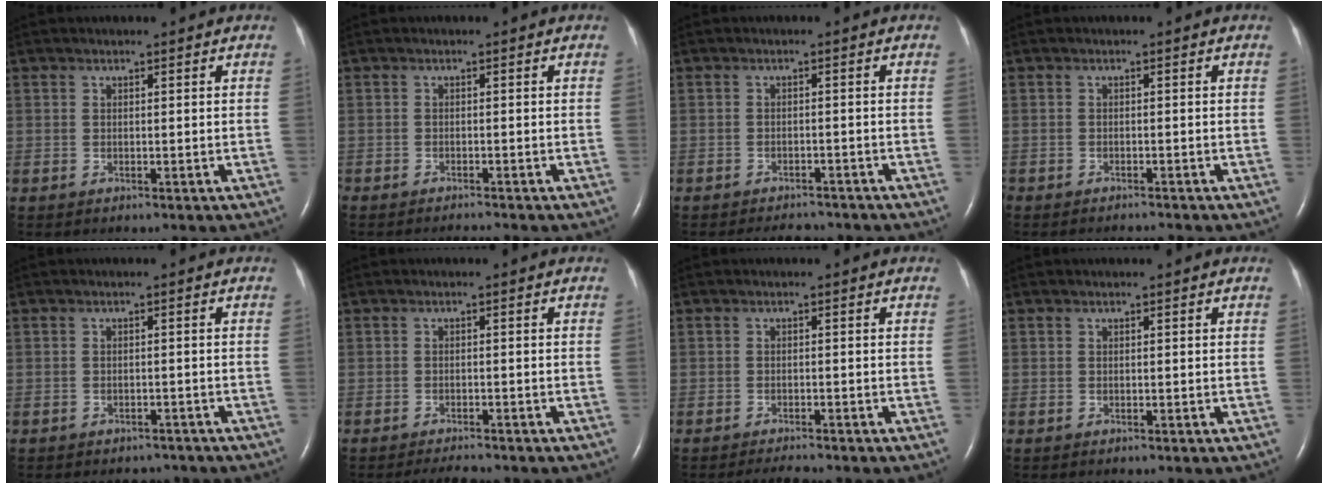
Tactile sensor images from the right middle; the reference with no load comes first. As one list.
[{"total": 1.5, "force": [-1.5, -0.3, 0.2], "torque": [-0.006, -0.008, -0.022]}, {"total": 5.3, "force": [-4.8, 1.7, 1.3], "torque": [-0.020, -0.004, -0.062]}, {"total": 1.4, "force": [-1.4, -0.1, 0.0], "torque": [0.000, -0.006, -0.019]}, {"total": 4.0, "force": [-3.5, 1.8, 0.6], "torque": [-0.010, 0.003, -0.042]}, {"total": 3.1, "force": [-2.9, 0.3, 1.1], "torque": [-0.022, -0.010, -0.043]}, {"total": 2.7, "force": [-2.5, 0.1, 0.9], "torque": [-0.022, -0.010, -0.036]}, {"total": 0.0}]